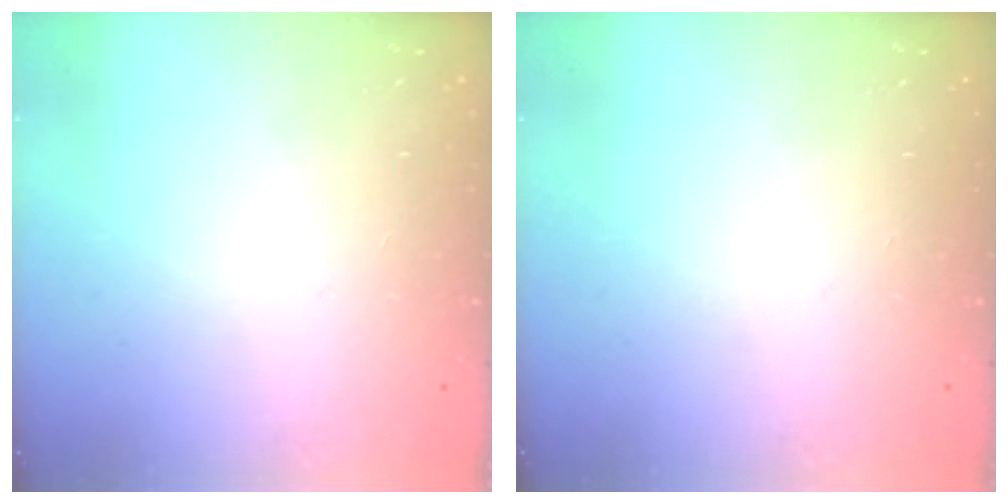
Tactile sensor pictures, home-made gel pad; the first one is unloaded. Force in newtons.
{"total": 0.0}